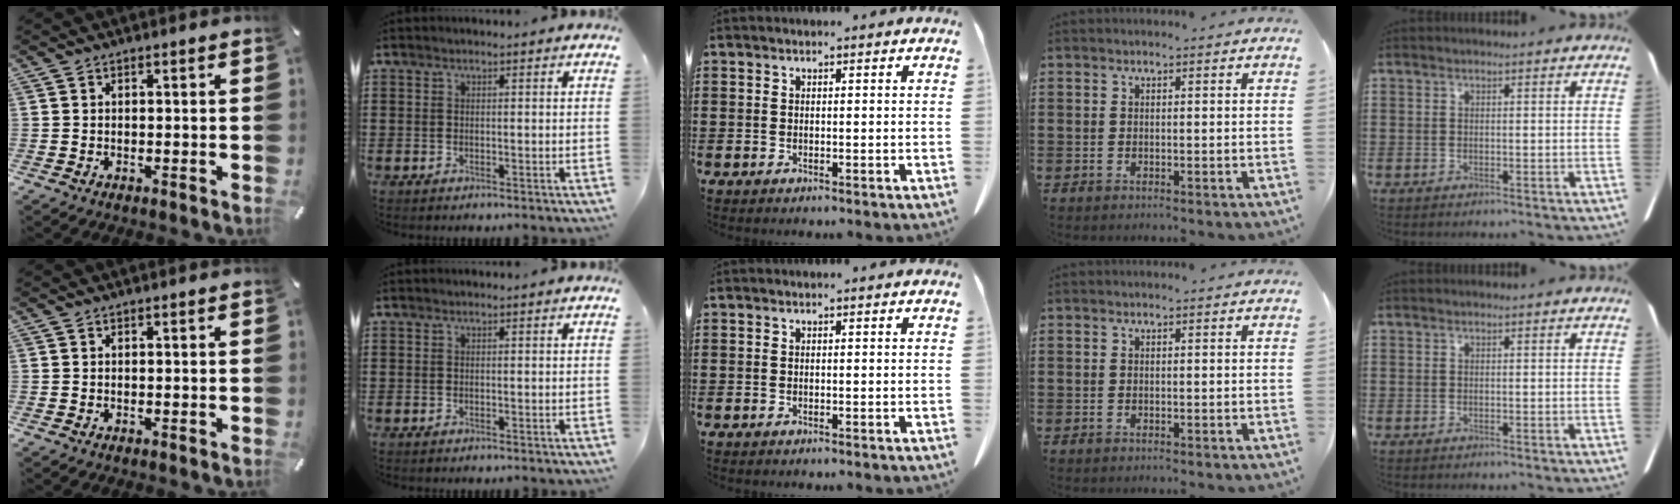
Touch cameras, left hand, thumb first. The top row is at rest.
{}